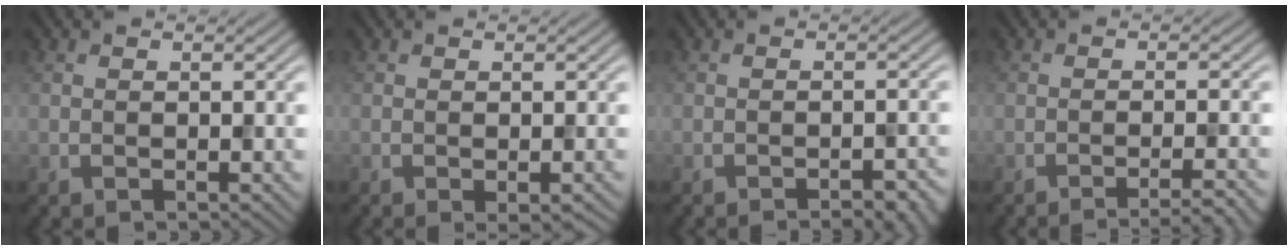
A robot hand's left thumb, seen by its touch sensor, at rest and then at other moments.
{"total": 1.9, "force": [-0.8, 0.3, 1.7], "torque": [-0.029, -0.002, -0.012]}
{"total": 3.7, "force": [-2.6, 0.9, 2.5], "torque": [-0.029, 0.012, -0.035]}
{"total": 4.4, "force": [-2.8, 0.7, 3.3], "torque": [-0.043, 0.011, -0.054]}